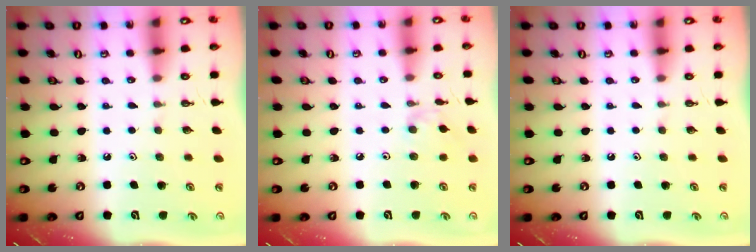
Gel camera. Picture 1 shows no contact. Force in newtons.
{"total": 2.1, "press": 2.1, "slide": 0.4}
{"total": 0.0}